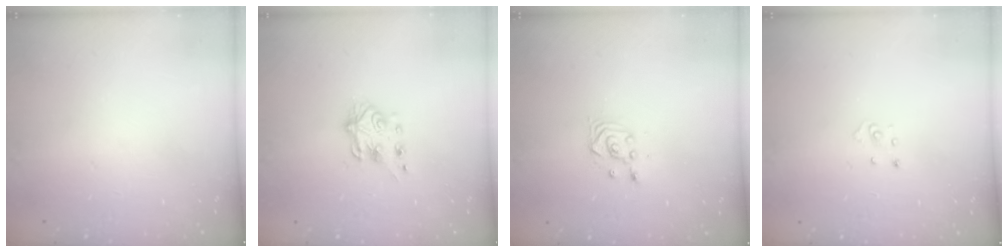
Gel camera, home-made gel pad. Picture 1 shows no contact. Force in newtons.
{"total": 6.5, "press": 6.5, "slide": 0.6}
{"total": 3.3, "press": 3.2, "slide": 0.4}
{"total": 2.8, "press": 2.8, "slide": 0.3}